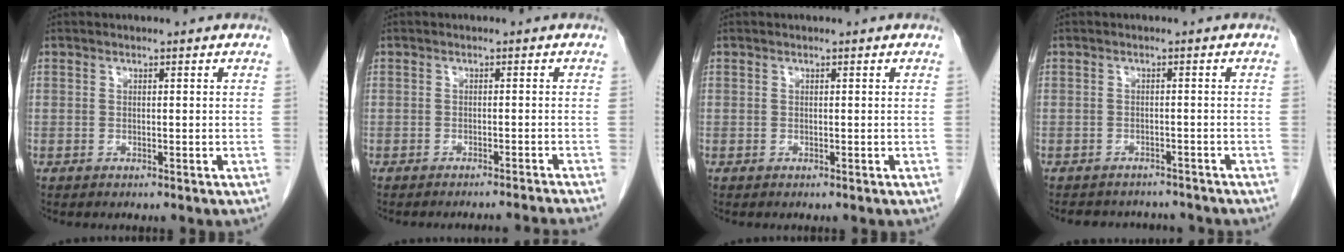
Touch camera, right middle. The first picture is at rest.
{"total": 6.6, "force": [-6.2, -1.9, 1.2], "torque": [0.000, -0.011, -0.072]}
{"total": 0.0}
{"total": 7.0, "force": [-6.7, 2.0, 1.1], "torque": [-0.014, 0.010, -0.081]}